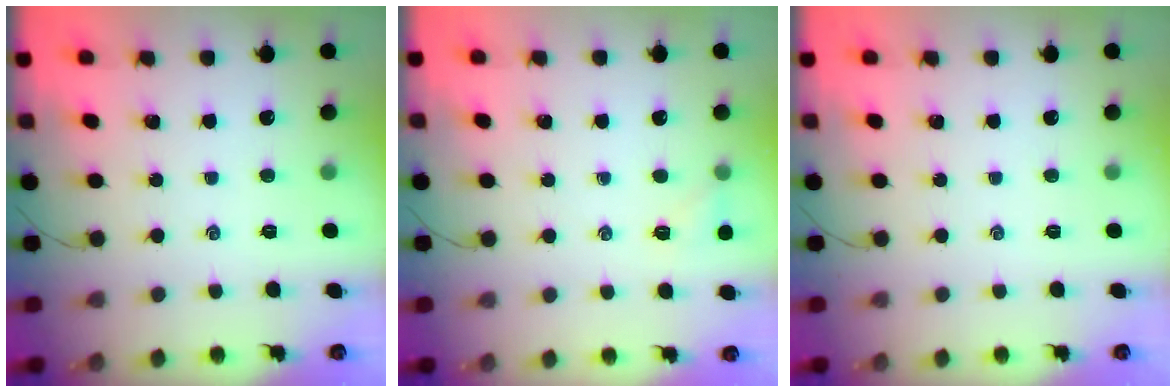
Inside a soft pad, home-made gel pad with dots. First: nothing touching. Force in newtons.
{"total": 5.2, "press": 5.0, "slide": 1.2}
{"total": 0.0}